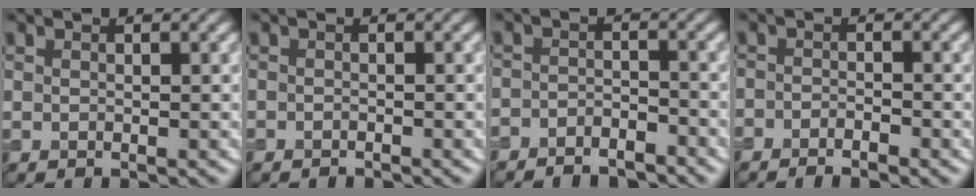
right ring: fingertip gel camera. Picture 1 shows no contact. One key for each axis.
{"total": 0.8, "fx": -0.8, "fy": 0.1, "fz": 0.1, "tx": -0.001, "ty": -0.003, "tz": -0.015}
{"total": 3.6, "fx": -3.4, "fy": 0.8, "fz": 0.7, "tx": -0.012, "ty": -0.006, "tz": -0.062}
{"total": 2.1, "fx": -1.7, "fy": 0.4, "fz": 1.1, "tx": -0.022, "ty": -0.004, "tz": -0.035}